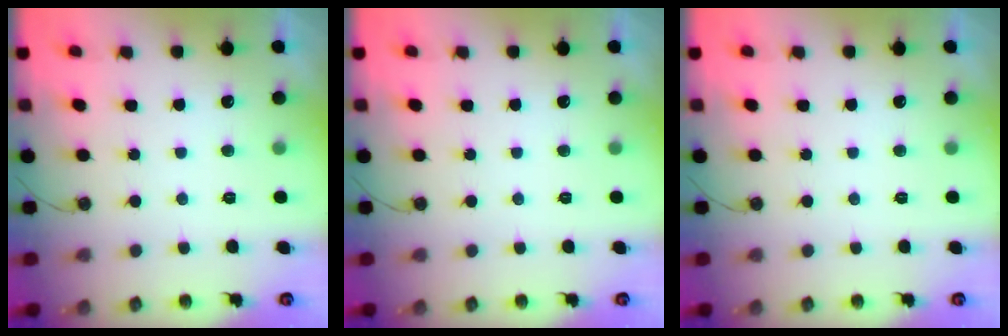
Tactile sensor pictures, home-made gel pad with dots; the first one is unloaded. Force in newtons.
{"total": 0.0}
{"total": 0.0}